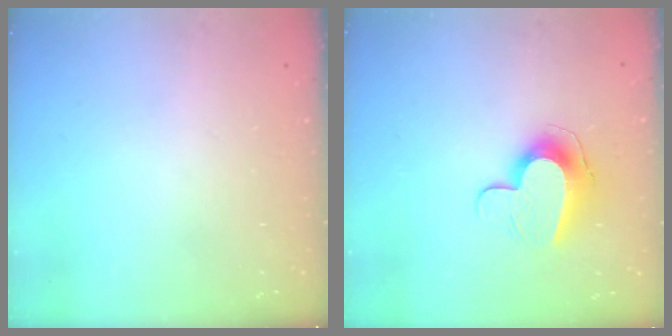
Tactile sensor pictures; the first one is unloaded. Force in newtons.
{"total": 11.1, "press": 11.1, "slide": 0.7}